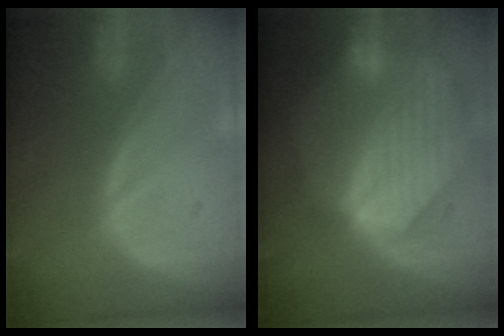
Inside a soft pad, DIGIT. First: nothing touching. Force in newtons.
{"total": 9.4, "press": 8.3, "slide": 4.4}